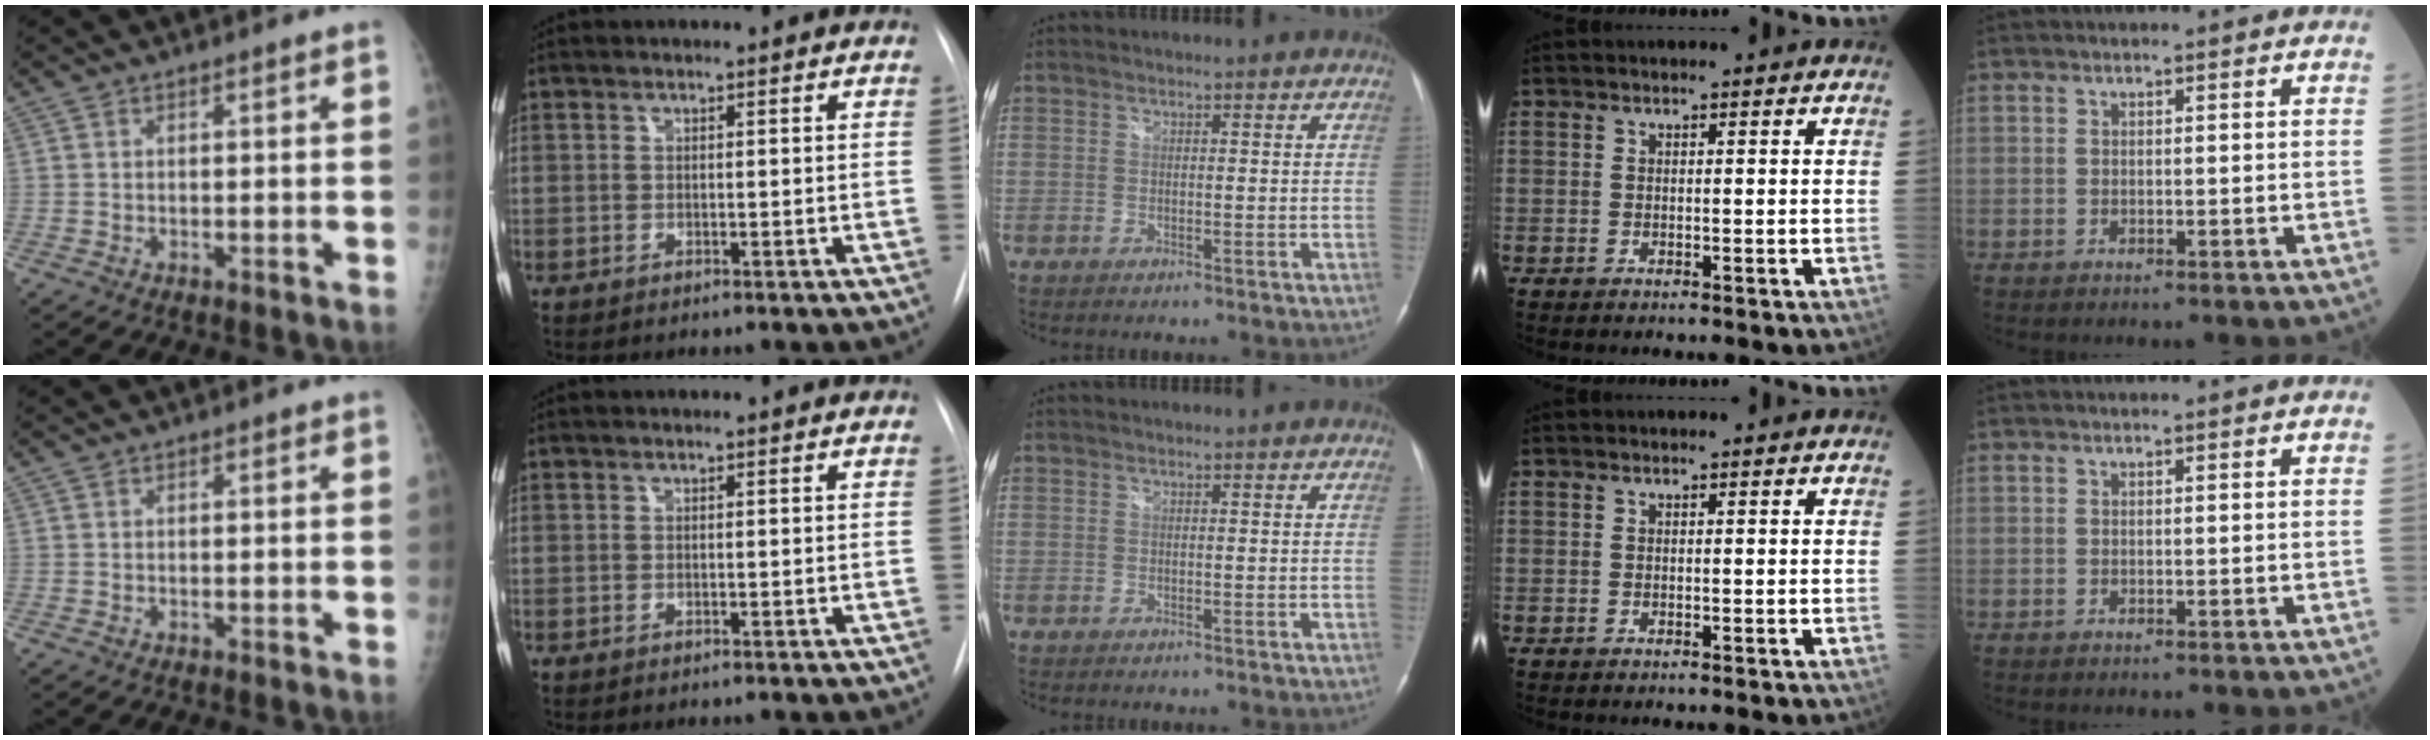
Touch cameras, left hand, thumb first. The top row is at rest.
{}